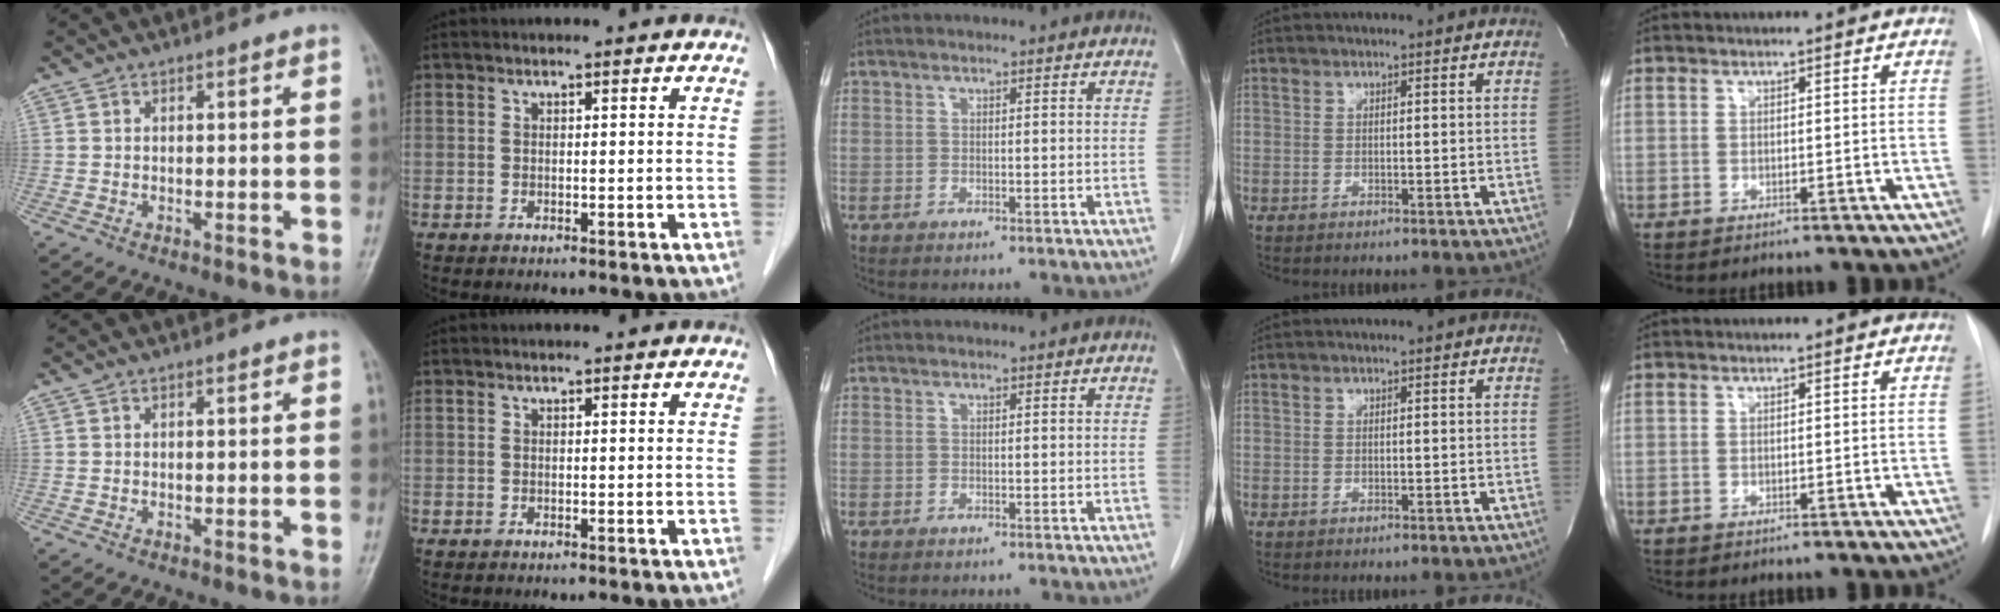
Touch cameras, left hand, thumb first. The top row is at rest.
{}